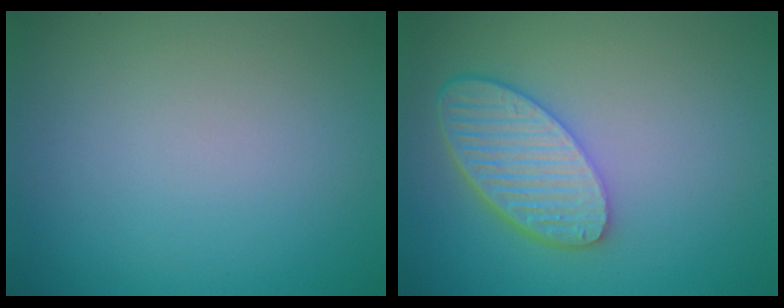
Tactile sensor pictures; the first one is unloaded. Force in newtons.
{"total": 5.5, "press": 4.4, "slide": 3.3}